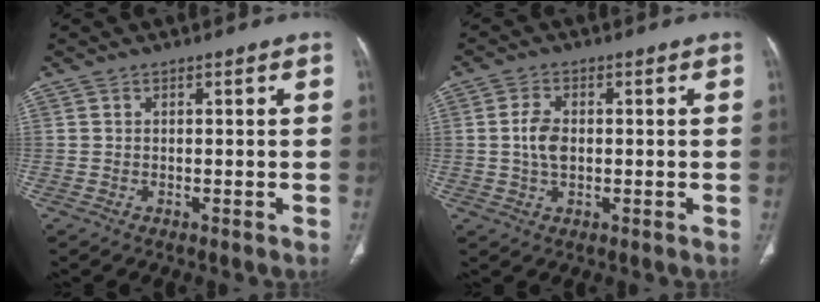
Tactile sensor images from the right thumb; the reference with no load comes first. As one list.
[{"total": 4.7, "force": [0.1, 2.8, 3.7], "torque": [-0.076, 0.004, 0.001]}]